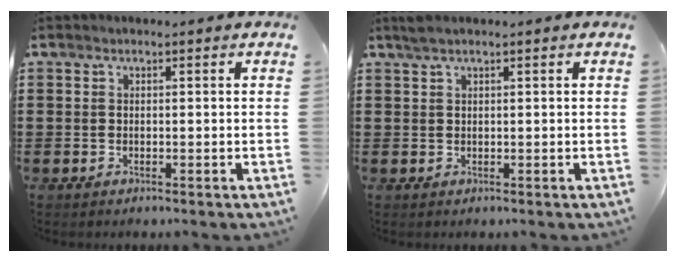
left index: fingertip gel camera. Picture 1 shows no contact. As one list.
[{"total": 1.1, "force": [0.6, 0.0, 0.9], "torque": [-0.018, 0.001, 0.012]}]